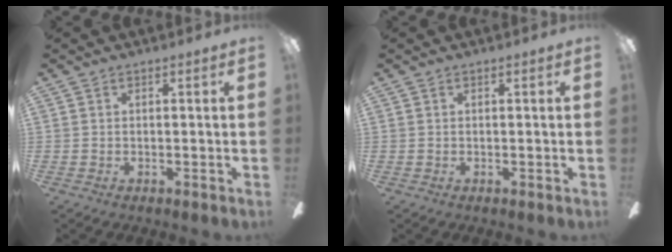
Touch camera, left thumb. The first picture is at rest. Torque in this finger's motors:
{"motor_torque": [0.04, -0.01, -0.12, 0.04, 0.00]}